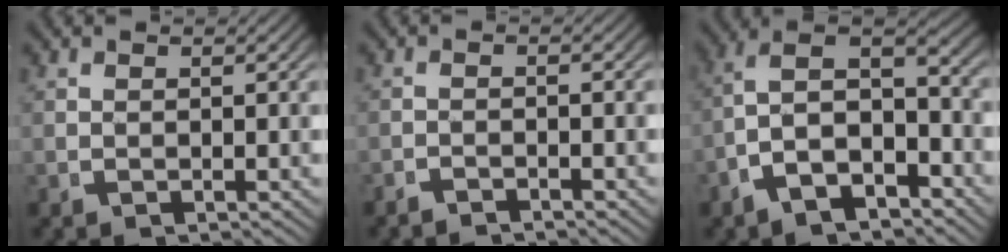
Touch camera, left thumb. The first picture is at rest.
{"total": 1.6, "force": [-1.6, 0.2, 0.1], "torque": [0.003, -0.002, -0.033]}
{"total": 10.9, "force": [-1.6, 8.2, 7.1], "torque": [-0.137, -0.022, -0.035]}